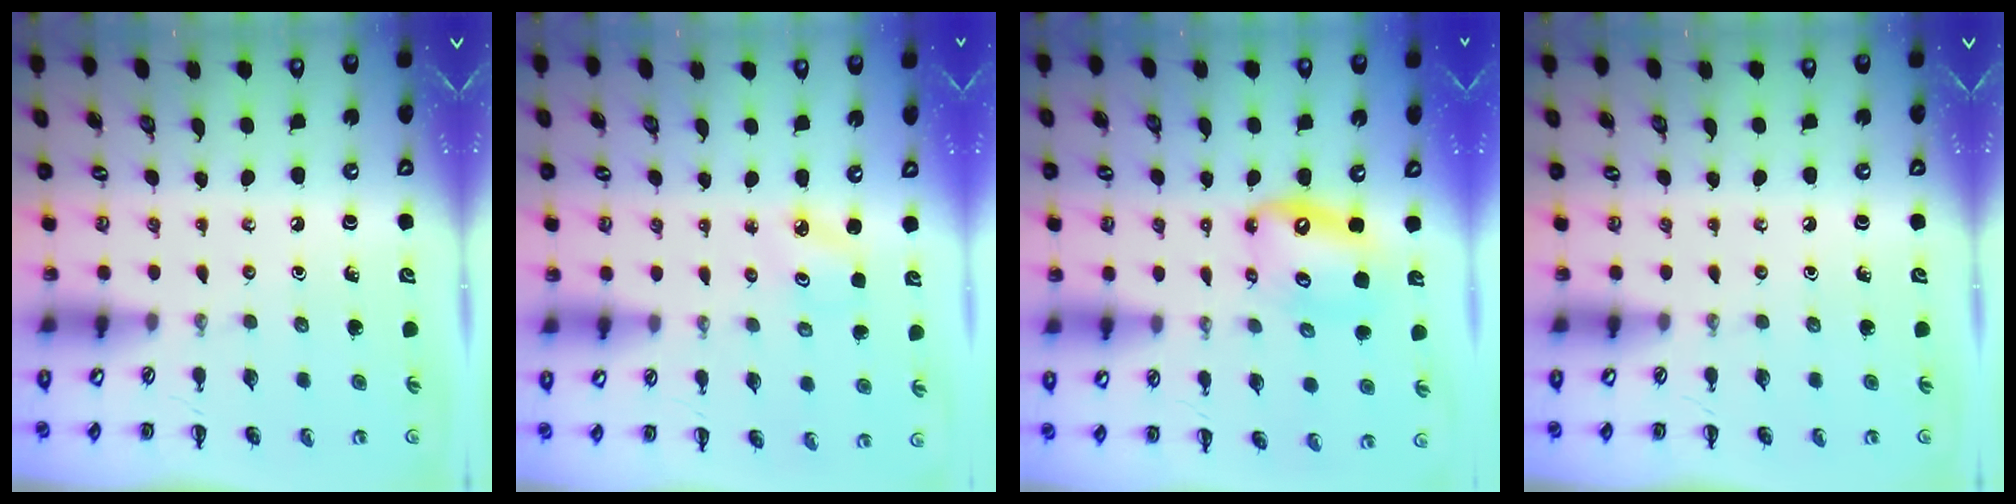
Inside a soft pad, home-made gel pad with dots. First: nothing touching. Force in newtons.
{"total": 2.5, "press": 2.4, "slide": 0.5}
{"total": 12.3, "press": 11.9, "slide": 3.2}
{"total": 0.0}